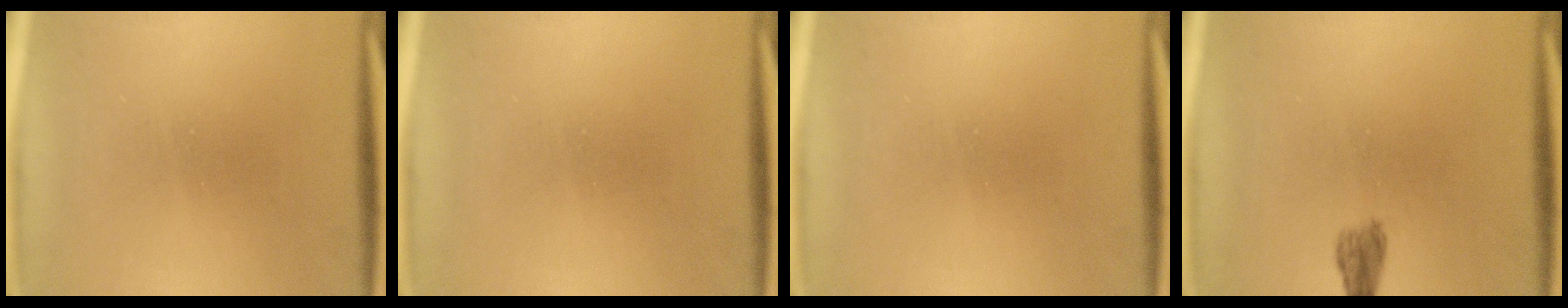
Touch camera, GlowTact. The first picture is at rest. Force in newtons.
{"total": 0.0}
{"total": 0.0}
{"total": 1.6}